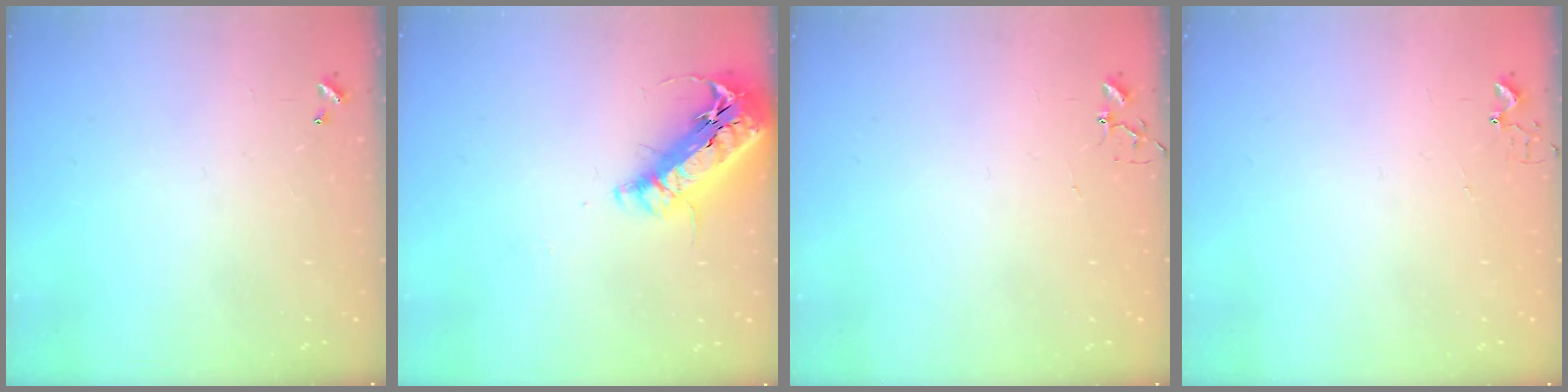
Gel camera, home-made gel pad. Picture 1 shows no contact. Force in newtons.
{"total": 21.2, "press": 20.8, "slide": 4.0}
{"total": 3.2, "press": 3.2, "slide": 0.3}
{"total": 2.9, "press": 2.9, "slide": 0.3}